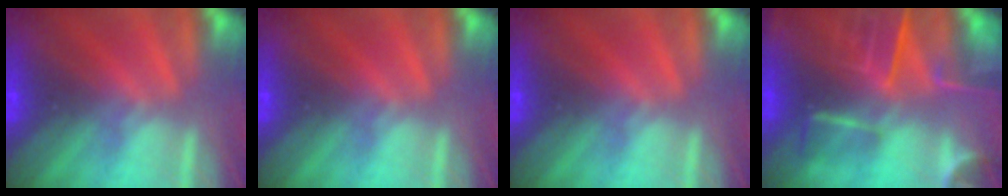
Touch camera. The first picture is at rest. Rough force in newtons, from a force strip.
{"total": 0.0}
{"total": 0.0}
{"total": 8.9}